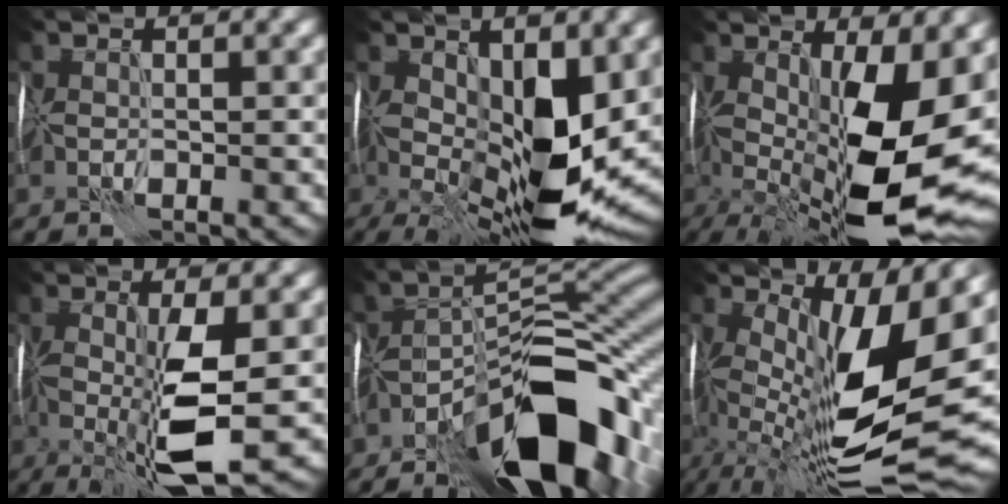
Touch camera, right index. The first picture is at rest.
{"total": 12.8, "force": [0.3, 5.8, 11.4], "torque": [-0.211, -0.019, 0.006]}
{"total": 16.1, "force": [-0.5, 5.8, 15.0], "torque": [-0.247, -0.013, 0.002]}
{"total": 8.4, "force": [-1.1, 2.0, 8.1], "torque": [-0.166, -0.010, -0.019]}
{"total": 14.2, "force": [-8.0, 5.7, 10.2], "torque": [-0.137, 0.005, -0.138]}
{"total": 15.5, "force": [-0.4, 5.5, 14.4], "torque": [-0.258, -0.014, 0.001]}